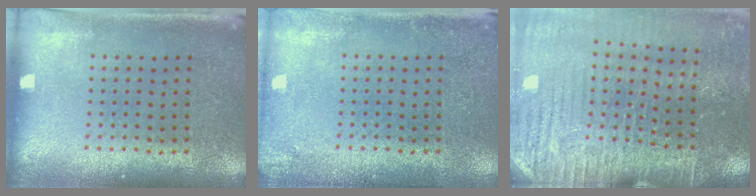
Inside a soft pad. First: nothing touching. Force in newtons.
{"total": 1.2, "press": 1.2, "slide": 0.0}
{"total": 3.6, "press": 3.6, "slide": 0.4}